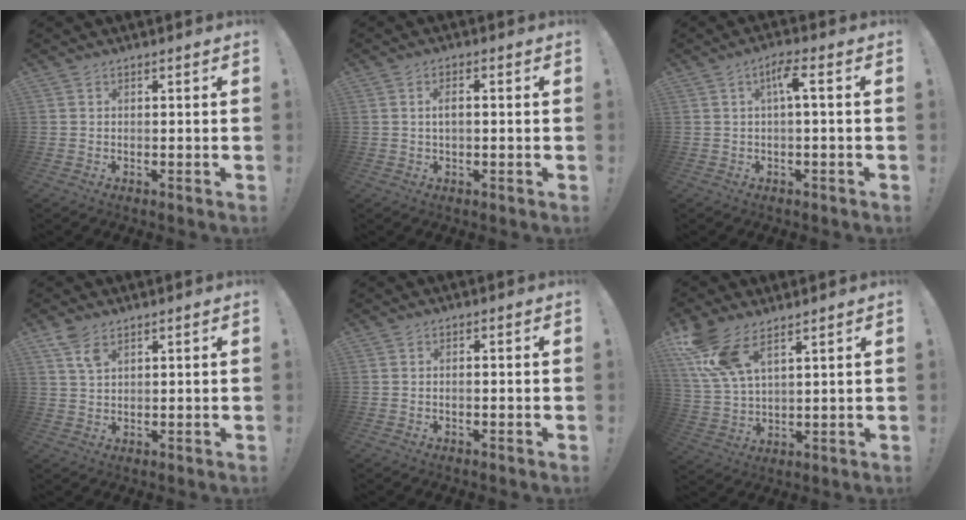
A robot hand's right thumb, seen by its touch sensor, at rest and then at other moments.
{"total": 2.9, "force": [0.0, 1.1, 2.7], "torque": [-0.048, 0.006, -0.003]}
{"total": 5.3, "force": [0.5, 0.7, 5.2], "torque": [-0.087, 0.002, 0.002]}
{"total": 5.3, "force": [3.3, 2.2, 3.5], "torque": [-0.066, -0.012, 0.062]}
{"total": 0.7, "force": [-0.5, 0.0, 0.5], "torque": [-0.015, 0.003, -0.007]}
{"total": 11.6, "force": [7.9, 4.6, 7.2], "torque": [-0.147, -0.030, 0.155]}